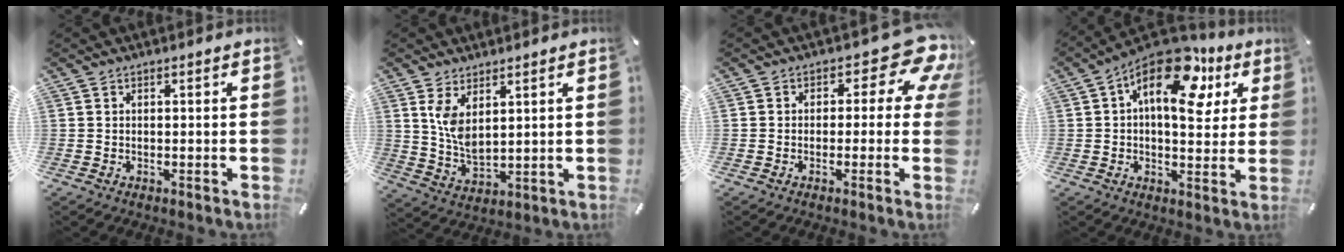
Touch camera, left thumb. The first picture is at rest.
{"total": 6.7, "force": [3.8, 2.9, 4.6], "torque": [-0.114, -0.022, 0.068]}
{"total": 11.5, "force": [3.9, 5.9, 9.0], "torque": [-0.111, -0.023, 0.068]}
{"total": 17.6, "force": [7.9, 9.2, 12.8], "torque": [-0.189, -0.046, 0.131]}